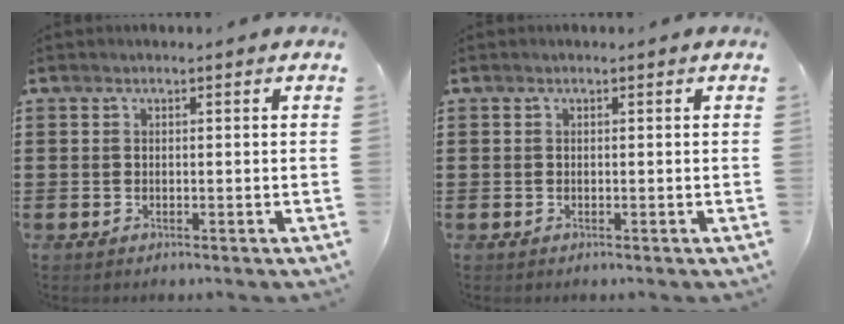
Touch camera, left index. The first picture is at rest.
{"total": 0.0}